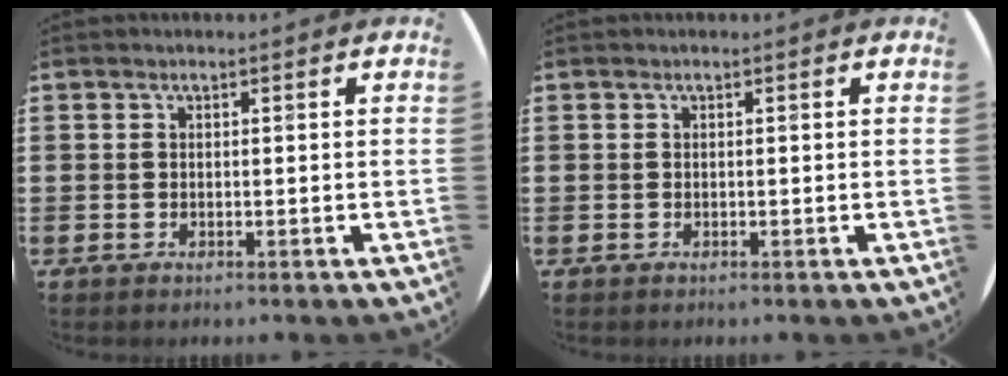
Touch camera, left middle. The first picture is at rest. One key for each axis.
{"total": 0.0}